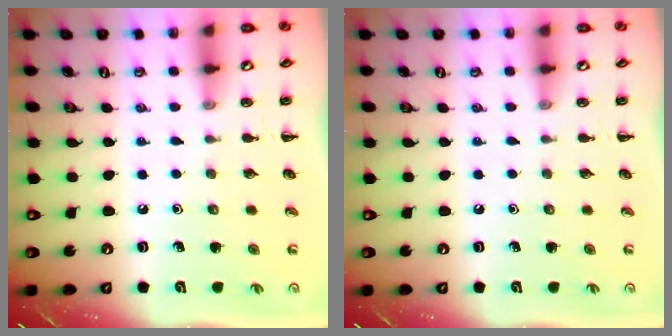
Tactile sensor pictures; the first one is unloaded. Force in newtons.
{"total": 0.0}